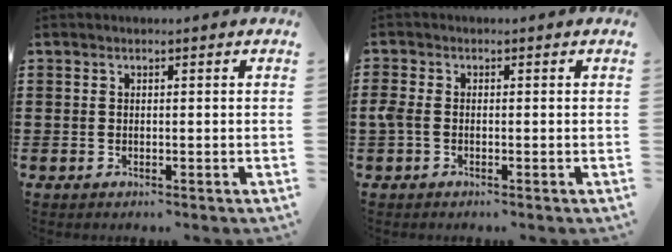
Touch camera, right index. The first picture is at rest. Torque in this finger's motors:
{"motor_torque": [0.41, -0.36, 0.28, 0.07]}